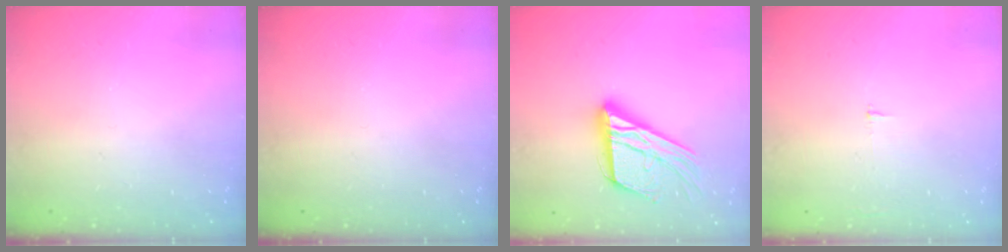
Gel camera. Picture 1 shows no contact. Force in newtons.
{"total": 0.0}
{"total": 17.5, "press": 17.4, "slide": 1.4}
{"total": 2.5, "press": 2.5, "slide": 0.2}